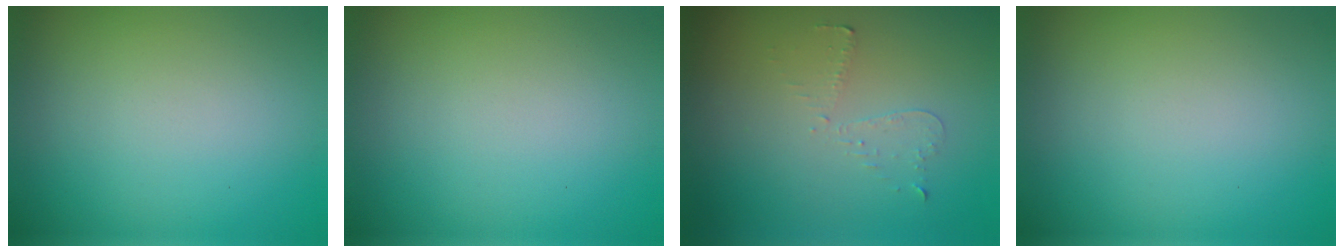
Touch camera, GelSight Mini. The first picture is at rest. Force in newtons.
{"total": 0.0}
{"total": 0.9, "press": 0.8, "slide": 0.4}
{"total": 0.0}